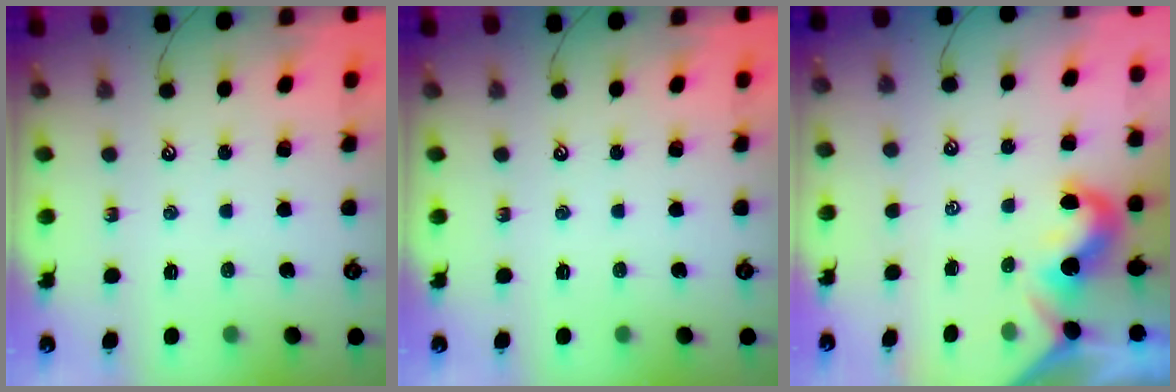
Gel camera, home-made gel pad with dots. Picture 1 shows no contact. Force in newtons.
{"total": 0.0}
{"total": 2.1, "press": 2.0, "slide": 0.5}